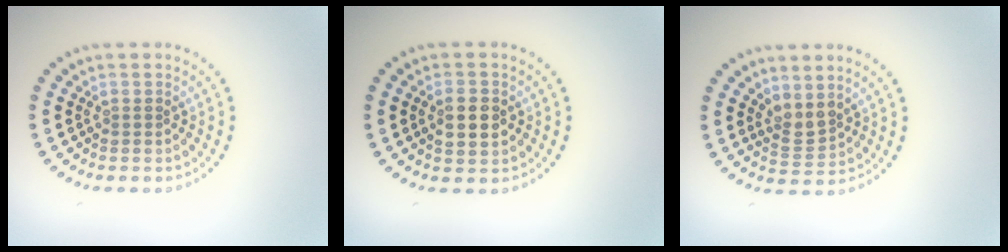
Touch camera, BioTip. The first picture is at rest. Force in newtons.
{"total": 2.8, "press": 2.8, "slide": 0.2}
{"total": 1.9, "press": 1.5, "slide": 1.2}